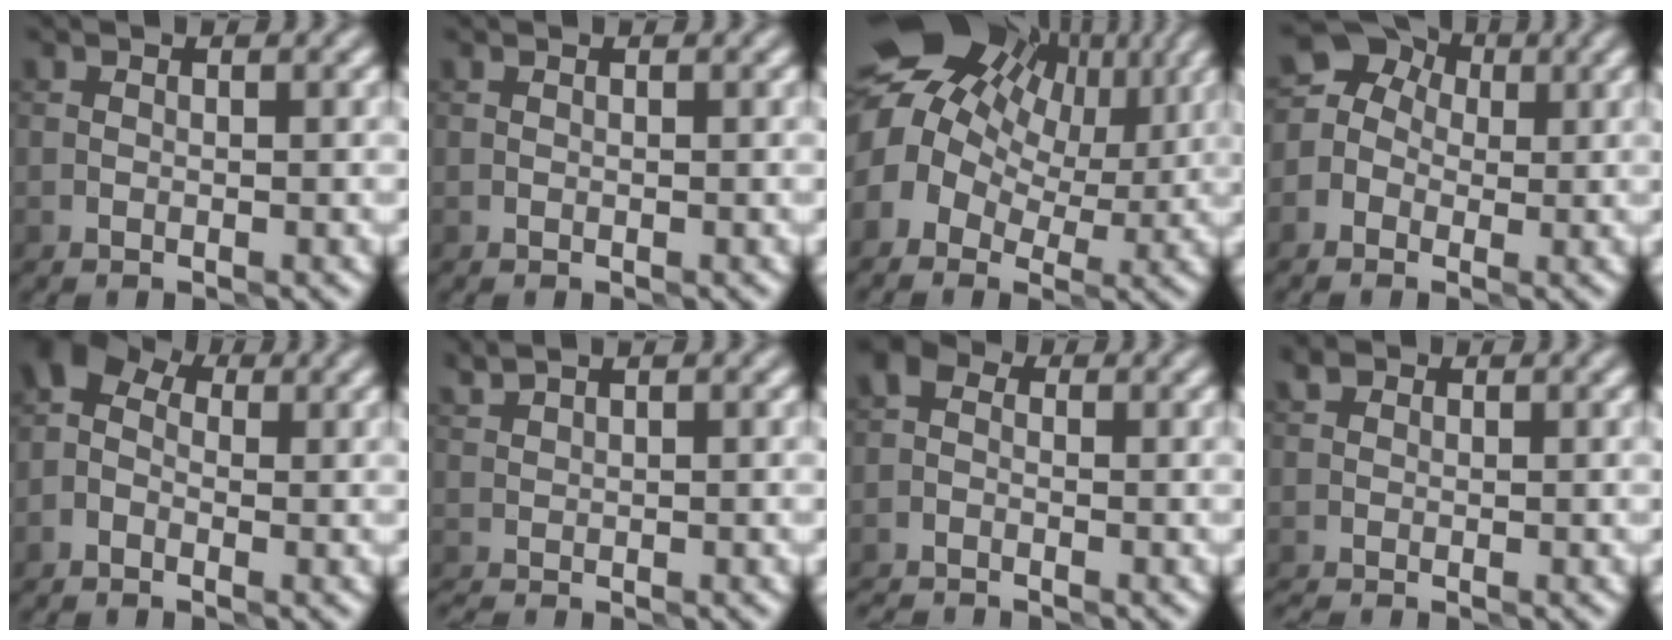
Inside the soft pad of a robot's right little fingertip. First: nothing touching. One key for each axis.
{"total": 0.0}
{"total": 12.7, "fx": 3.6, "fy": 9.1, "fz": 8.2, "tx": -0.140, "ty": 0.019, "tz": 0.061}
{"total": 6.8, "fx": 0.9, "fy": 6.0, "fz": 3.2, "tx": -0.032, "ty": 0.041, "tz": -0.029}
{"total": 3.9, "fx": 0.0, "fy": 3.0, "fz": 2.6, "tx": -0.050, "ty": 0.023, "tz": -0.012}
{"total": 0.6, "fx": 0.3, "fy": 0.0, "fz": 0.5, "tx": 0.004, "ty": 0.003, "tz": 0.008}
{"total": 1.9, "fx": -1.6, "fy": 0.9, "fz": 0.6, "tx": -0.015, "ty": -0.004, "tz": -0.043}
{"total": 0.7, "fx": -0.6, "fy": 0.4, "fz": 0.2, "tx": -0.004, "ty": 0.000, "tz": -0.015}